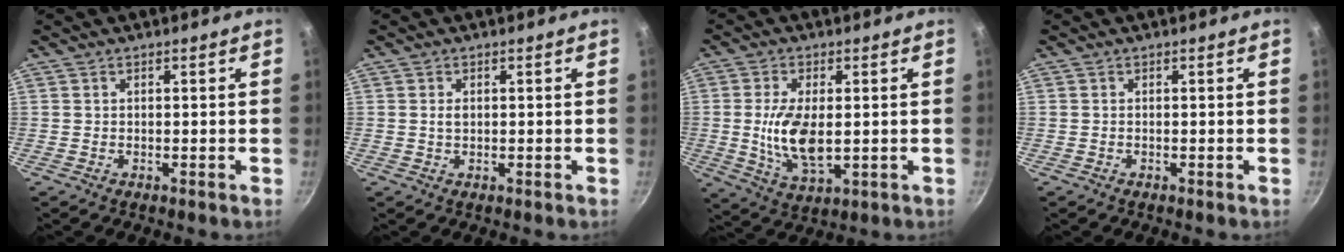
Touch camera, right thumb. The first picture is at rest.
{"total": 1.4, "force": [0.2, 1.0, 1.0], "torque": [-0.015, 0.001, 0.003]}
{"total": 10.2, "force": [0.0, 5.1, 8.9], "torque": [-0.170, -0.012, 0.005]}
{"total": 0.0}